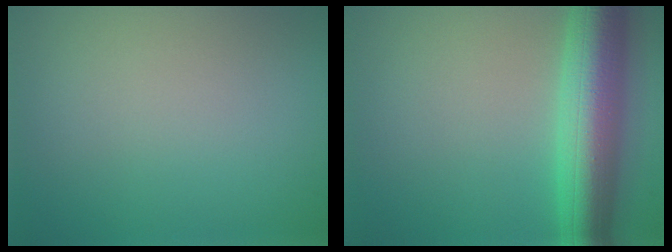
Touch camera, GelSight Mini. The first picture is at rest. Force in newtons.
{"total": 8.6, "press": 8.6, "slide": 0.3}